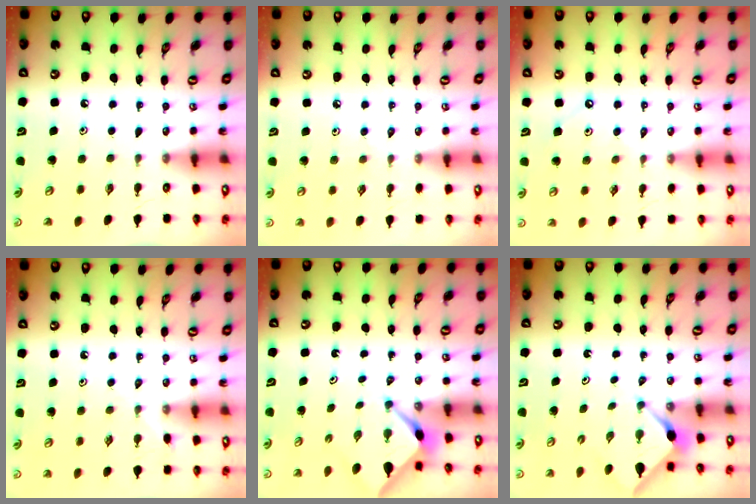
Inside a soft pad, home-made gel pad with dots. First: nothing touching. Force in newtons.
{"total": 2.1, "press": 2.1, "slide": 0.5}
{"total": 4.2, "press": 4.1, "slide": 0.6}
{"total": 4.3, "press": 4.2, "slide": 0.8}
{"total": 2.6, "press": 2.6, "slide": 0.3}
{"total": 3.0, "press": 2.9, "slide": 0.3}